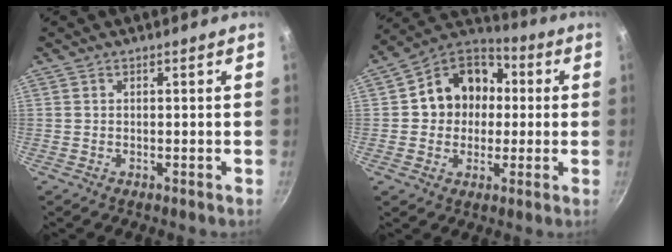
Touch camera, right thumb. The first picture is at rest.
{"total": 13.9, "force": [0.9, 12.0, 7.0], "torque": [-0.069, 0.031, -0.004]}